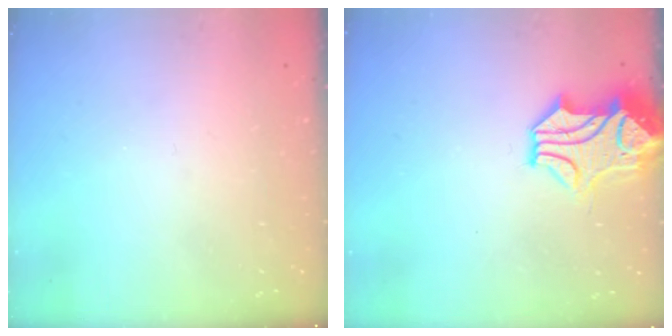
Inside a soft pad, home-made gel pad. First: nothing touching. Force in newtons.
{"total": 1.5, "press": 1.2, "slide": 1.0}